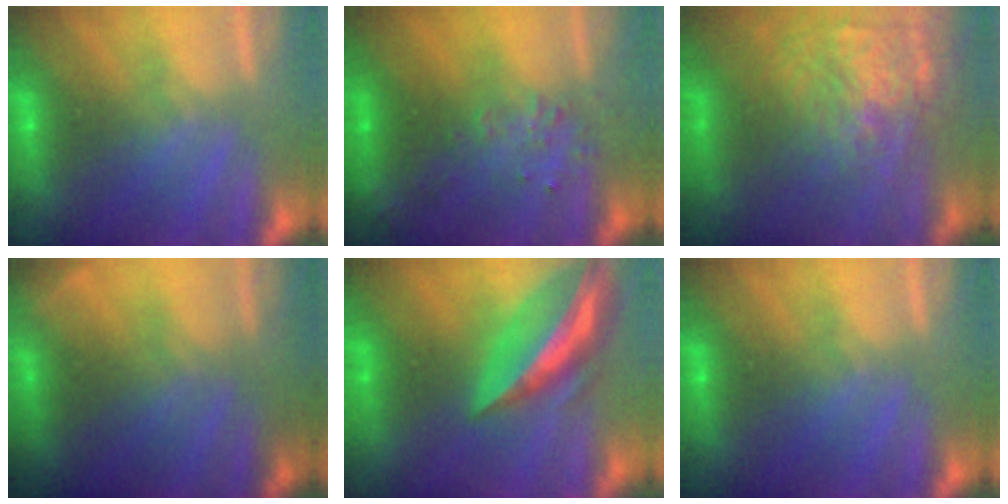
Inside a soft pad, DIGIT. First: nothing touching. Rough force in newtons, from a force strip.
{"total": 2.9}
{"total": 7.9}
{"total": 4.8}
{"total": 7.7}
{"total": 0.0}